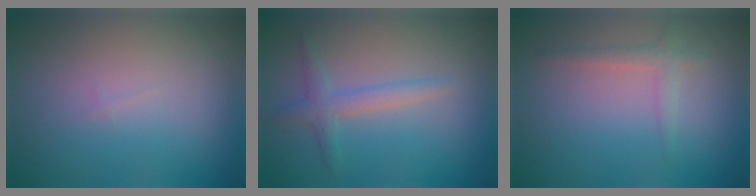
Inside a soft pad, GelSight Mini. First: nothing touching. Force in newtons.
{"total": 2.0, "press": 2.0, "slide": 0.1}
{"total": 1.6, "press": 1.6, "slide": 0.1}